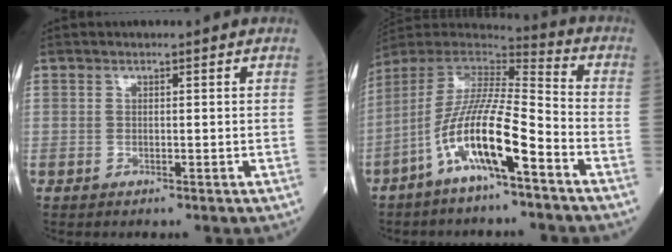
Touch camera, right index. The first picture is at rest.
{"total": 13.8, "force": [-6.9, 1.3, 11.9], "torque": [-0.236, -0.006, -0.131]}